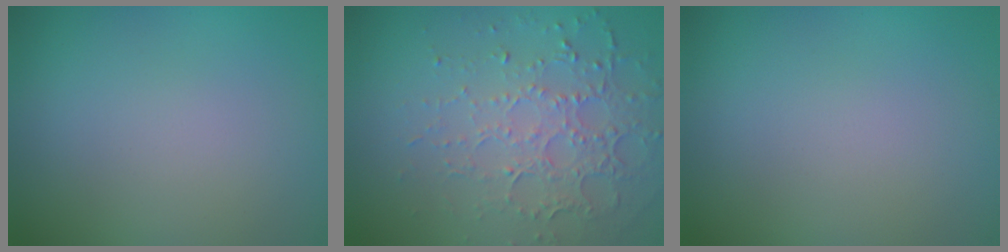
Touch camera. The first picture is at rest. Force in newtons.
{"total": 4.9, "press": 3.3, "slide": 3.6}
{"total": 0.0}